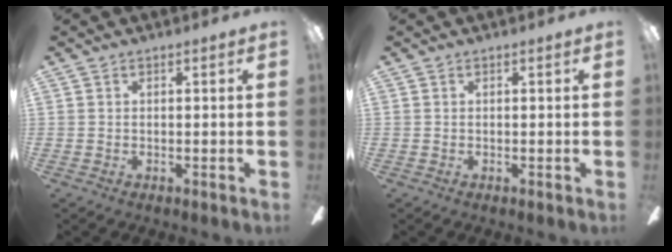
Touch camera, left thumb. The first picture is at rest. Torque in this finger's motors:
{"motor_torque": [0.00, 0.00, 0.00, 0.00, 0.00]}